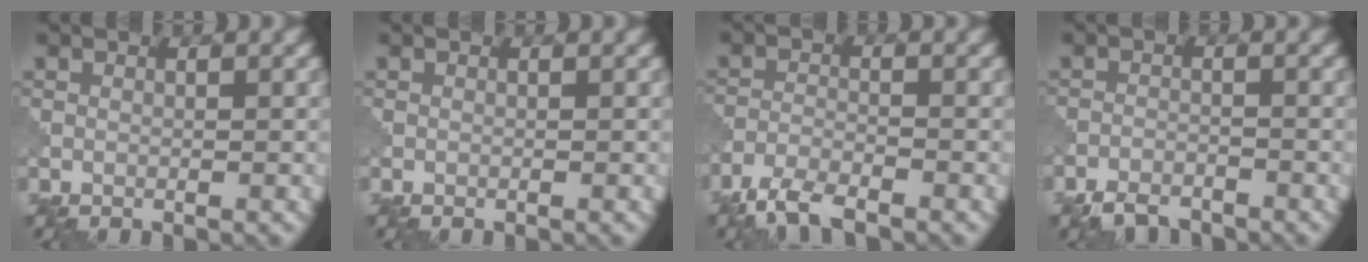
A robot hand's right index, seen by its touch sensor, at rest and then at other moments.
{"total": 0.0}
{"total": 4.1, "force": [-3.5, 0.9, 2.0], "torque": [-0.042, -0.007, -0.078]}
{"total": 3.0, "force": [-2.7, 1.0, 1.0], "torque": [-0.016, -0.003, -0.055]}